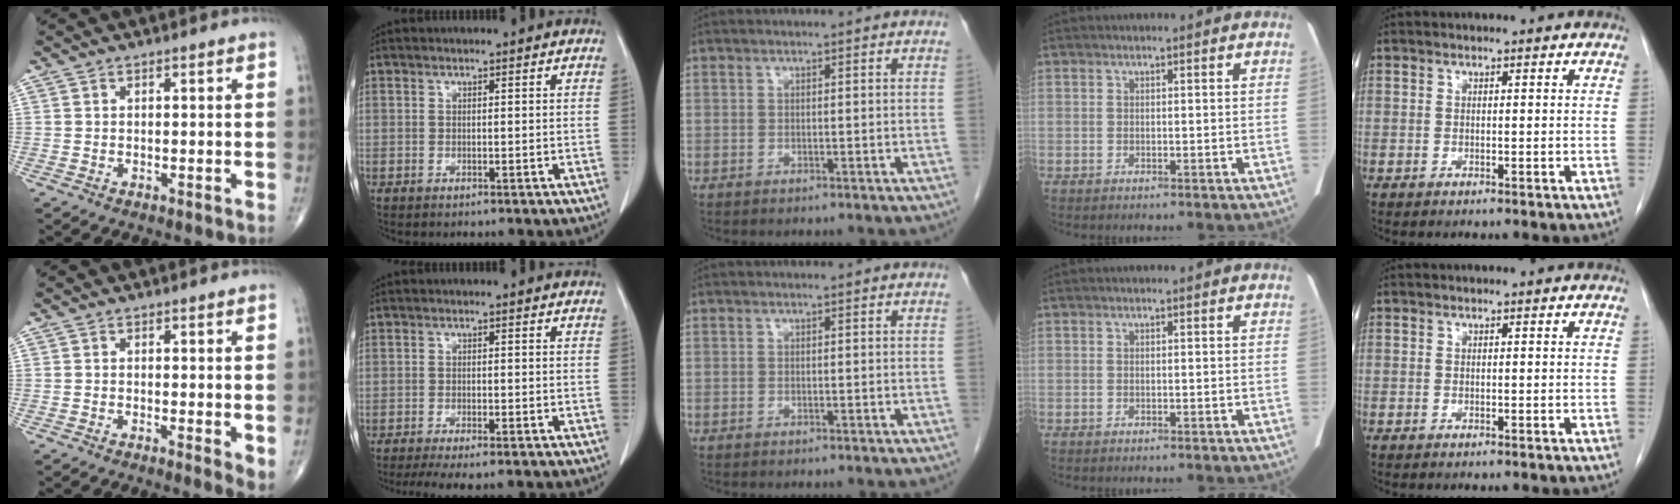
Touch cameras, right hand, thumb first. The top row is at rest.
{"thumb": {"total": 3.3, "force": [0.0, 1.0, 3.1], "torque": [-0.048, -0.012, -0.006]}, "index": {"total": 6.0, "force": [-4.8, 0.8, 3.5], "torque": [-0.049, -0.012, -0.075]}}